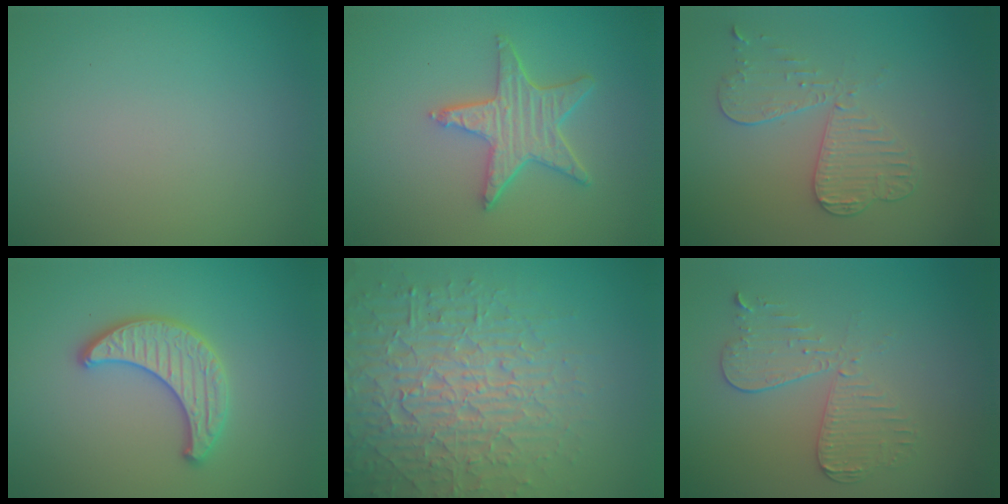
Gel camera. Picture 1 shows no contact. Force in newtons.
{"total": 4.3, "press": 3.5, "slide": 2.4}
{"total": 3.7, "press": 3.3, "slide": 1.5}
{"total": 3.4, "press": 3.4, "slide": 0.5}
{"total": 7.2, "press": 7.0, "slide": 1.8}
{"total": 3.5, "press": 3.1, "slide": 1.7}